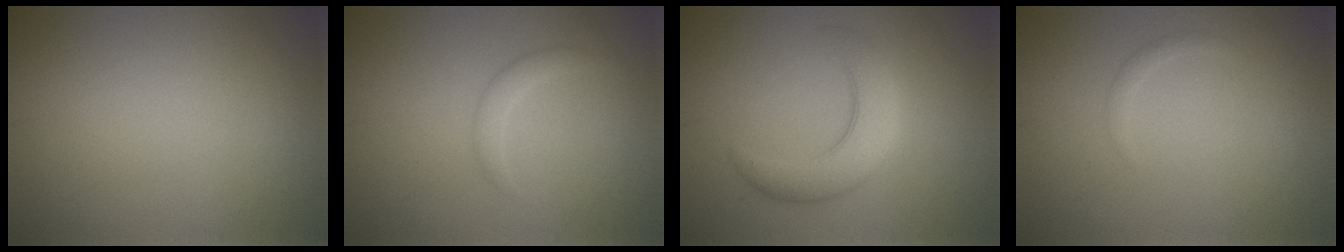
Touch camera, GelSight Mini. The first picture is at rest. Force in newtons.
{"total": 1.4, "press": 1.4, "slide": 0.0}
{"total": 4.3, "press": 4.3, "slide": 0.2}
{"total": 0.8, "press": 0.8, "slide": 0.0}